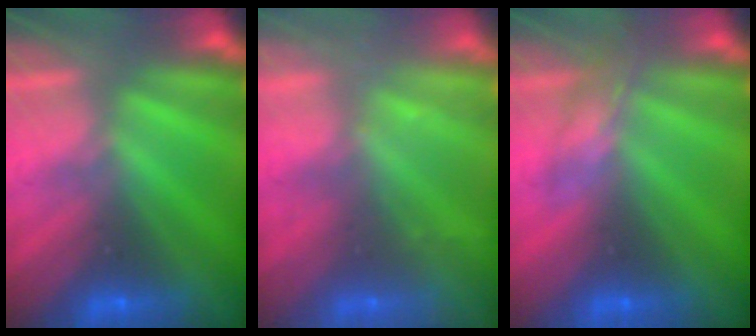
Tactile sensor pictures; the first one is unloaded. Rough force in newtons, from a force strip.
{"total": 2.3}
{"total": 2.3}